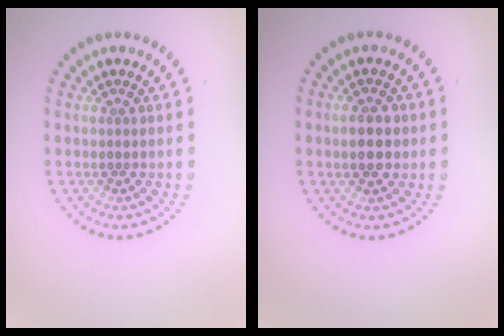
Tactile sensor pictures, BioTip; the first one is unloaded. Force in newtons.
{"total": 3.0, "press": 3.0, "slide": 0.1}